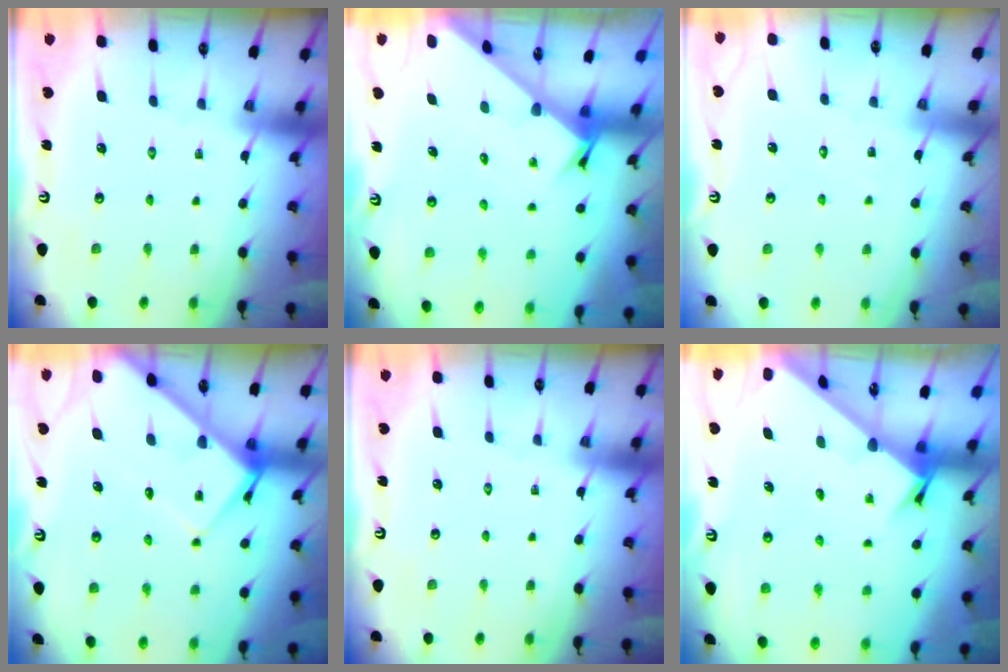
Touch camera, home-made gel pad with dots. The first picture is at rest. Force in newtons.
{"total": 2.4, "press": 2.4, "slide": 0.2}
{"total": 5.2, "press": 5.1, "slide": 0.5}
{"total": 8.9, "press": 8.9, "slide": 0.9}
{"total": 0.0}
{"total": 2.5, "press": 2.5, "slide": 0.2}